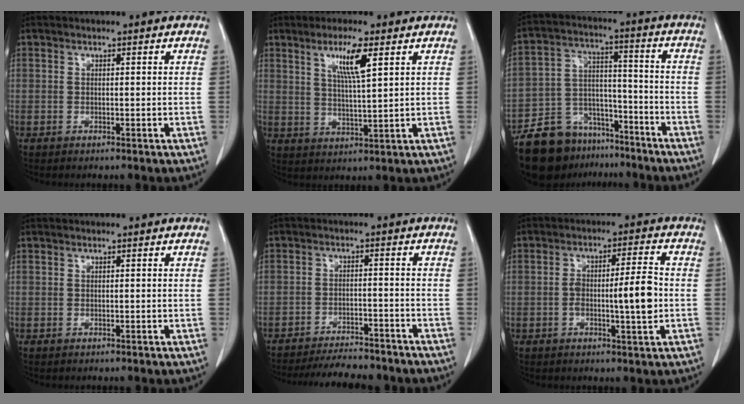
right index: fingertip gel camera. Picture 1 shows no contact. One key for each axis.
{"total": 6.5, "fx": 3.2, "fy": 0.1, "fz": 5.7, "tx": -0.104, "ty": -0.005, "tz": 0.057}
{"total": 14.7, "fx": -11.1, "fy": 8.3, "fz": 5.0, "tx": -0.087, "ty": 0.042, "tz": -0.188}
{"total": 0.0}
{"total": 10.5, "fx": -9.8, "fy": 2.0, "fz": 3.3, "tx": -0.042, "ty": -0.005, "tz": -0.139}
{"total": 7.4, "fx": -1.1, "fy": 0.9, "fz": 7.3, "tx": -0.122, "ty": 0.008, "tz": -0.019}